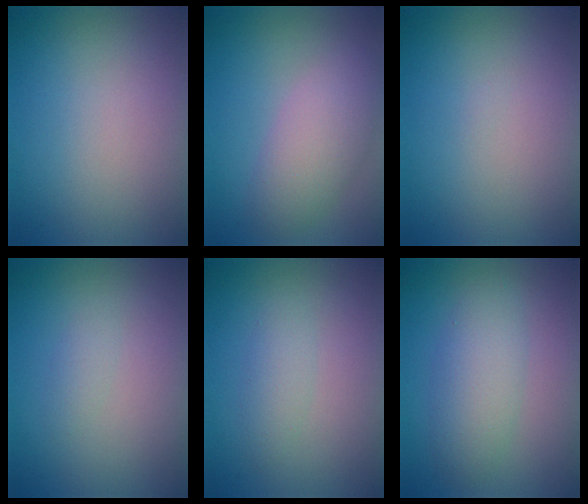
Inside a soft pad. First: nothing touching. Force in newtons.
{"total": 4.1, "press": 4.1, "slide": 0.1}
{"total": 0.0}
{"total": 0.9, "press": 0.9, "slide": 0.0}
{"total": 1.5, "press": 1.5, "slide": 0.1}
{"total": 3.8, "press": 3.8, "slide": 0.1}